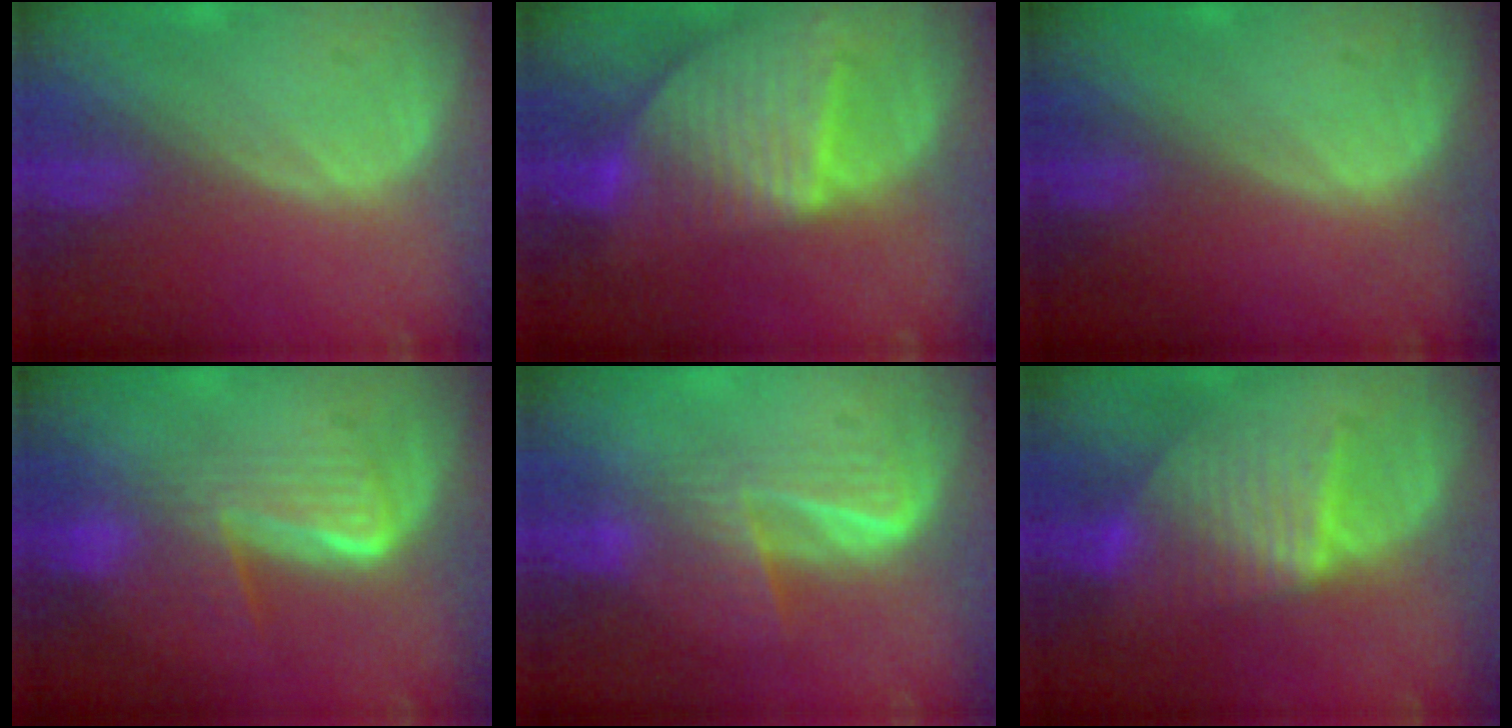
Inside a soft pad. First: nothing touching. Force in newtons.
{"total": 9.5, "press": 8.2, "slide": 4.8}
{"total": 0.0}
{"total": 6.6, "press": 6.3, "slide": 1.9}
{"total": 5.9, "press": 5.4, "slide": 2.3}
{"total": 7.4, "press": 7.4, "slide": 0.2}